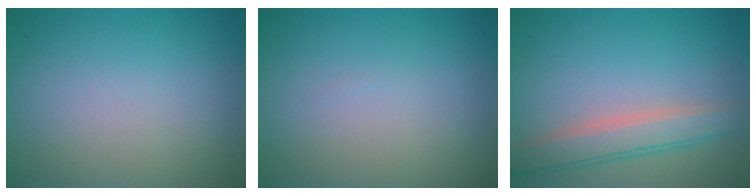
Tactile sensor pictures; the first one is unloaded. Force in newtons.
{"total": 0.0}
{"total": 3.8, "press": 3.8, "slide": 0.2}